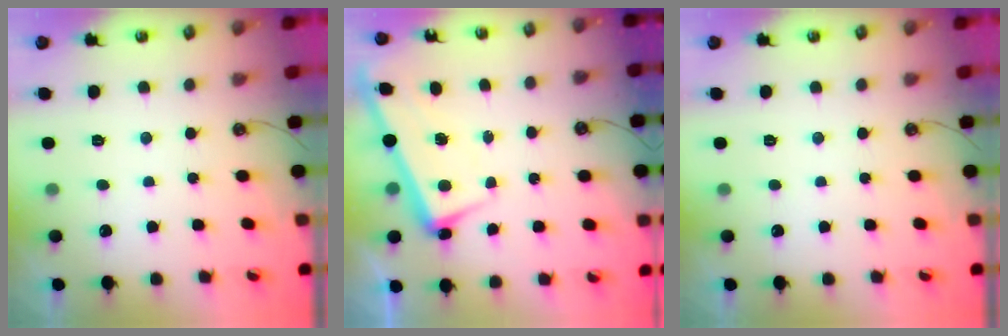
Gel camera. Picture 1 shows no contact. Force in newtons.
{"total": 2.4, "press": 2.2, "slide": 0.9}
{"total": 0.0}